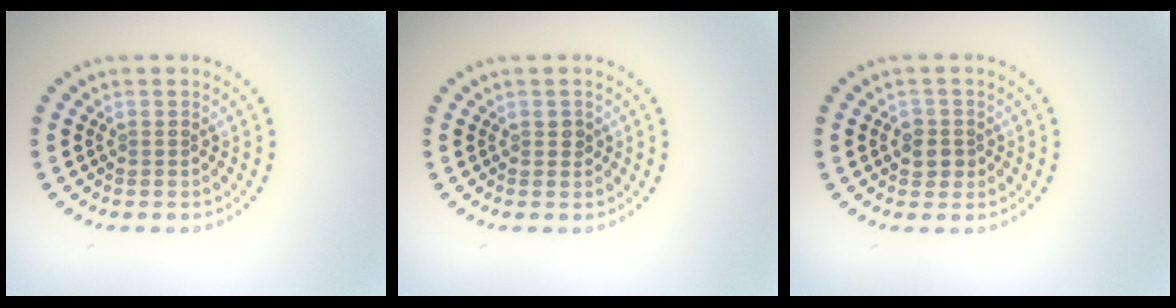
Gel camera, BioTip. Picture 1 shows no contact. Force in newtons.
{"total": 0.8, "press": 0.8, "slide": 0.3}
{"total": 1.8, "press": 1.7, "slide": 0.5}